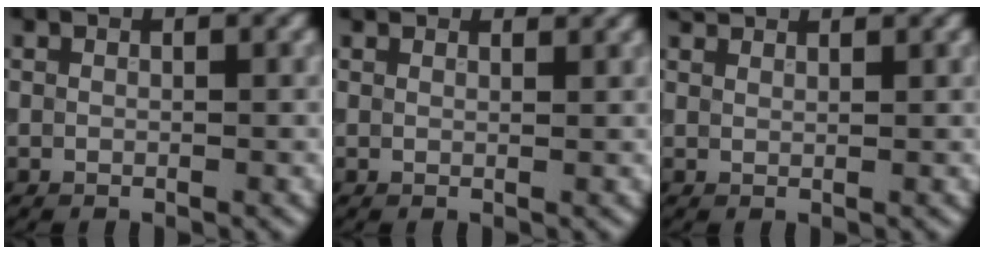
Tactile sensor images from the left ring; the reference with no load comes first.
{"total": 2.5, "force": [2.4, 0.7, 0.6], "torque": [-0.014, -0.001, 0.029]}
{"total": 2.5, "force": [2.3, 0.4, 0.7], "torque": [-0.015, 0.005, 0.033]}